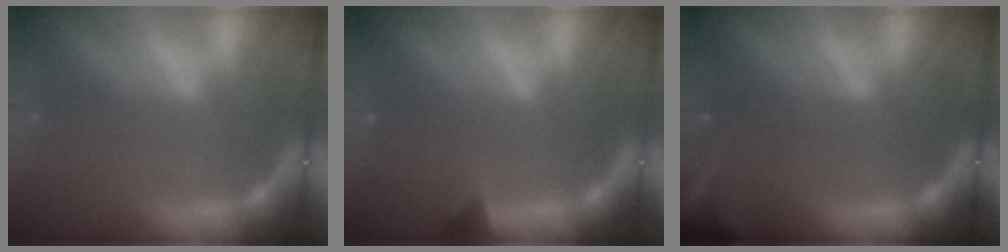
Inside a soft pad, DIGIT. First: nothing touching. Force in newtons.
{"total": 1.4}
{"total": 9.5}